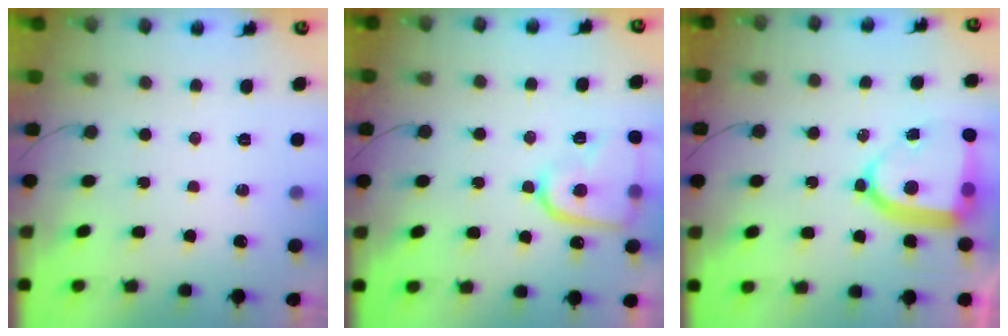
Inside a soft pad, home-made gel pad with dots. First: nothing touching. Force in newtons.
{"total": 13.8, "press": 13.7, "slide": 1.4}
{"total": 14.3, "press": 14.2, "slide": 1.7}